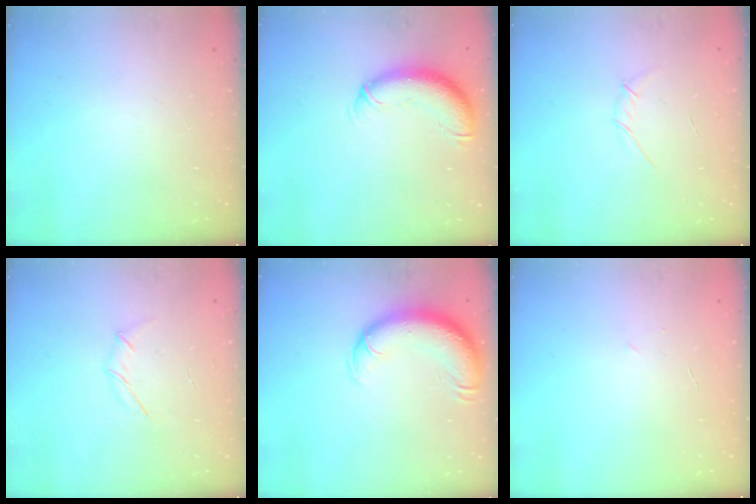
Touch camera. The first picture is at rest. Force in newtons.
{"total": 11.5, "press": 11.3, "slide": 2.3}
{"total": 3.2, "press": 3.1, "slide": 0.8}
{"total": 3.8, "press": 3.7, "slide": 1.0}
{"total": 12.3, "press": 11.9, "slide": 3.3}
{"total": 2.2, "press": 2.1, "slide": 0.6}